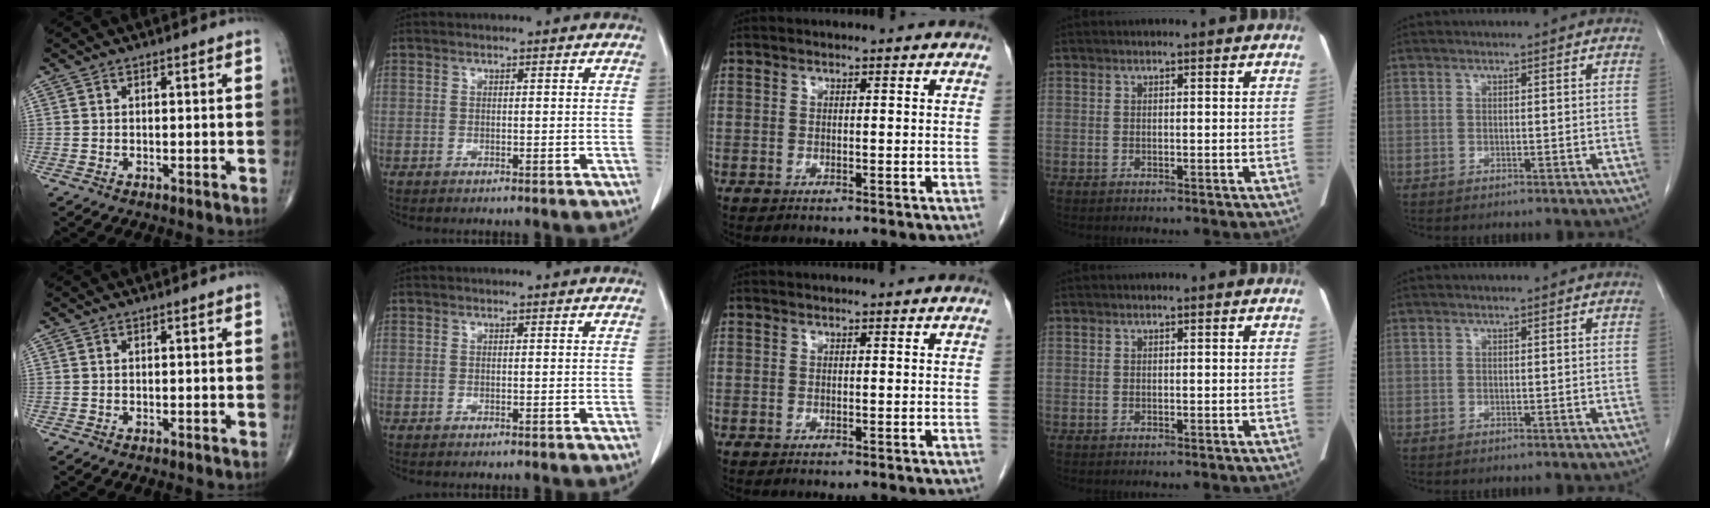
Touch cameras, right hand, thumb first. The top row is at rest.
{}